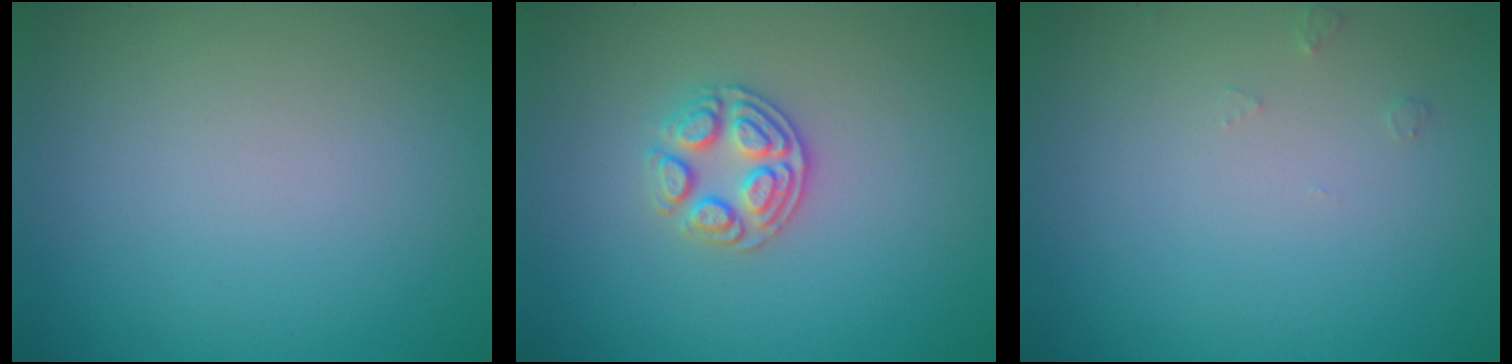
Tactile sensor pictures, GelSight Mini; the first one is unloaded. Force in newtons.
{"total": 2.7, "press": 2.6, "slide": 0.8}
{"total": 0.6, "press": 0.6, "slide": 0.1}